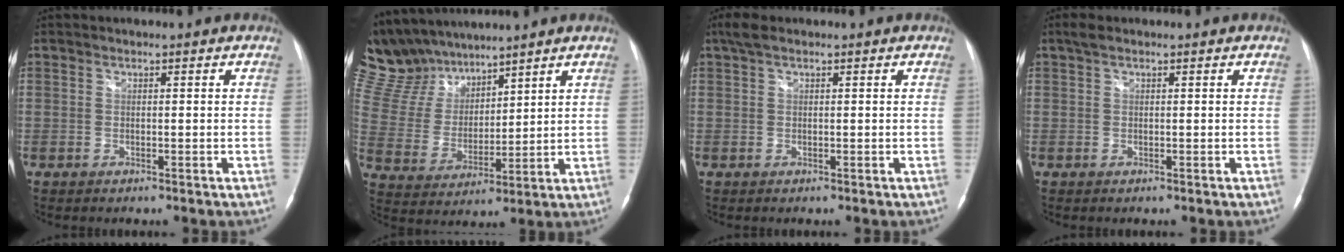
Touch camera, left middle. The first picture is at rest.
{"total": 14.1, "force": [12.7, 4.7, 4.1], "torque": [-0.098, 0.025, 0.257]}
{"total": 2.6, "force": [1.8, 0.9, 1.7], "torque": [-0.040, 0.024, 0.036]}
{"total": 1.5, "force": [1.0, 0.5, 0.9], "torque": [-0.022, 0.019, 0.020]}